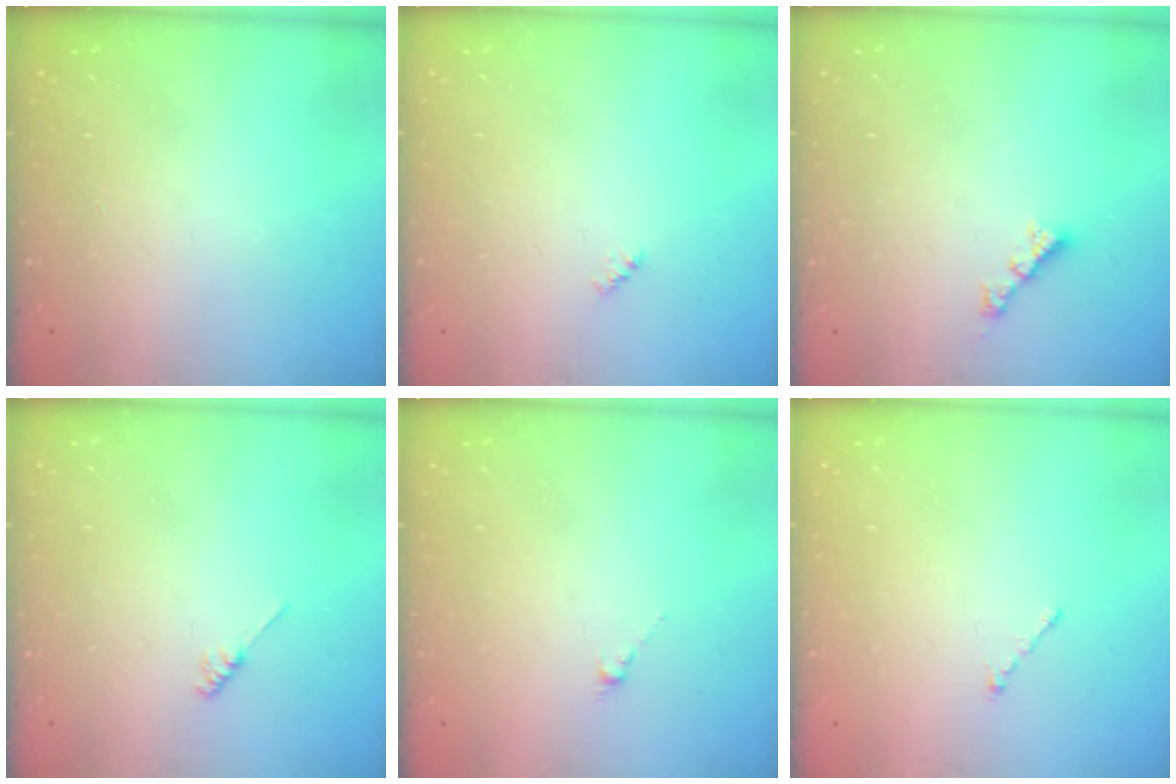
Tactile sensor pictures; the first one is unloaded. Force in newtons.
{"total": 2.4, "press": 2.4, "slide": 0.5}
{"total": 2.4, "press": 2.4, "slide": 0.3}
{"total": 1.2, "press": 1.1, "slide": 0.3}
{"total": 0.5, "press": 0.3, "slide": 0.4}
{"total": 0.7, "press": 0.7, "slide": 0.2}